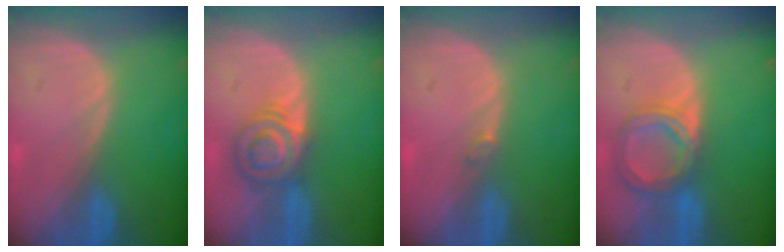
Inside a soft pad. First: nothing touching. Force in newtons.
{"total": 6.0, "press": 6.0, "slide": 0.9}
{"total": 0.6, "press": 0.6, "slide": 0.1}
{"total": 6.7, "press": 6.1, "slide": 2.7}